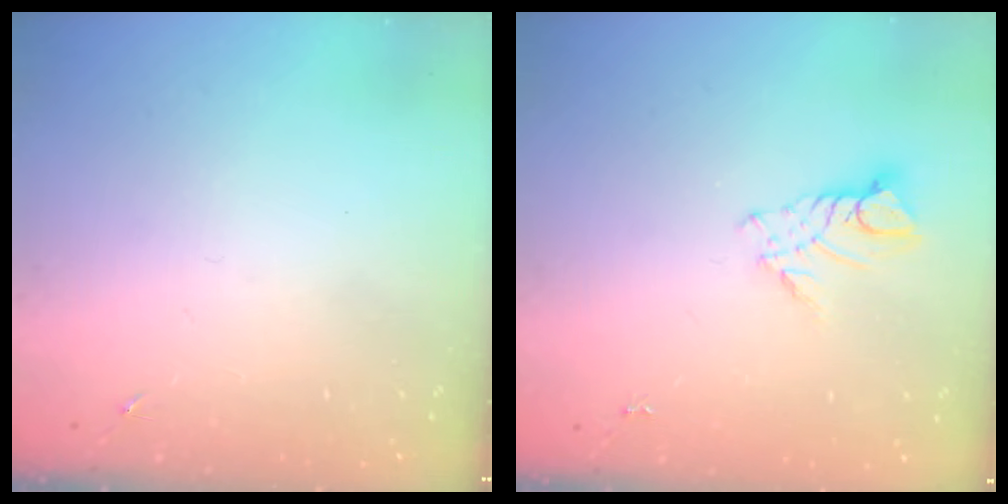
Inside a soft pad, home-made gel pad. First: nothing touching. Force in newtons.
{"total": 6.7, "press": 6.7, "slide": 0.5}